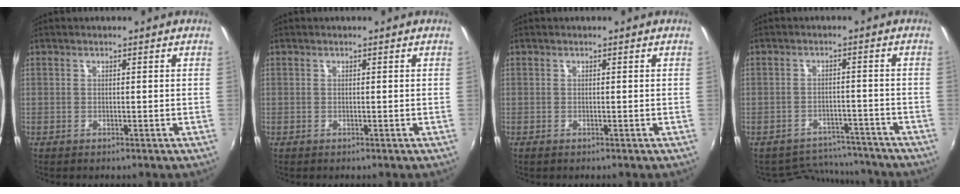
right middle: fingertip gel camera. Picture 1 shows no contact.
{"total": 0.0}
{"total": 0.0}
{"total": 9.8, "force": [-9.1, 3.4, 0.8], "torque": [-0.029, 0.020, -0.120]}